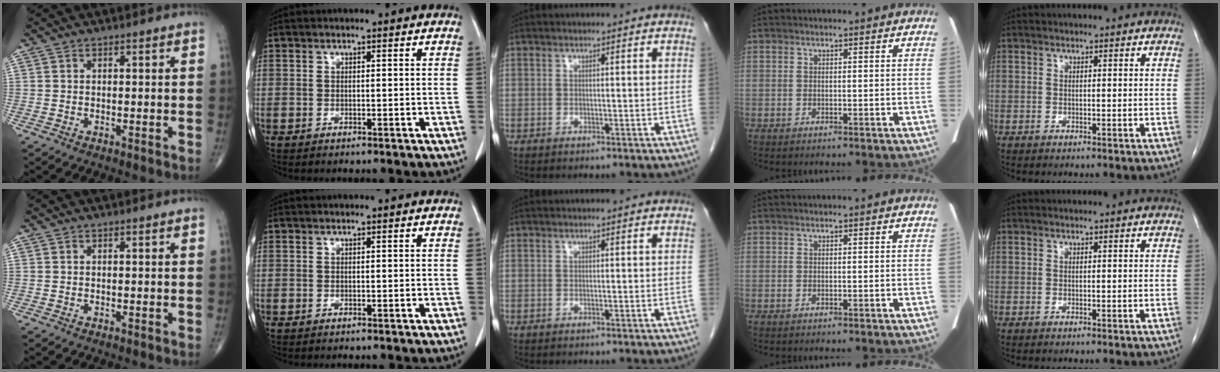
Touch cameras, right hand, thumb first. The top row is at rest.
{}